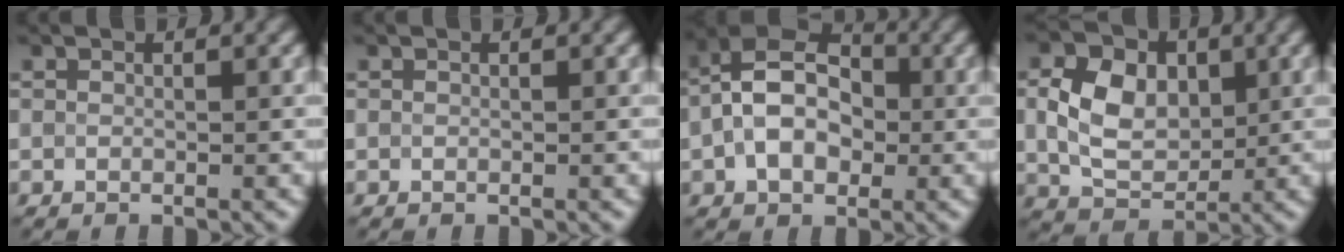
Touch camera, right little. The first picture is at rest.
{"total": 0.0}
{"total": 7.6, "force": [-0.4, 5.0, 5.7], "torque": [-0.107, 0.019, -0.013]}
{"total": 5.8, "force": [0.9, 4.1, 4.0], "torque": [-0.085, 0.004, 0.017]}